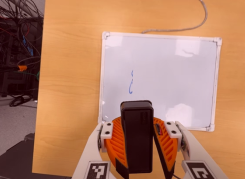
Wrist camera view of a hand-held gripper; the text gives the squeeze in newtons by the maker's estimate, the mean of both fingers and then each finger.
{"total": 11.1, "left": 10.7, "right": 11.5}